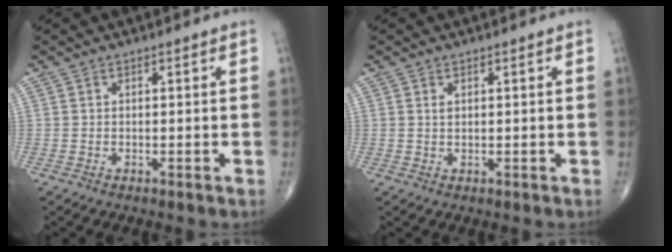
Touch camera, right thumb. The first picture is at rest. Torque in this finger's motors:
{"motor_torque": [-0.32, 0.12, -0.10, 0.46, 0.00]}